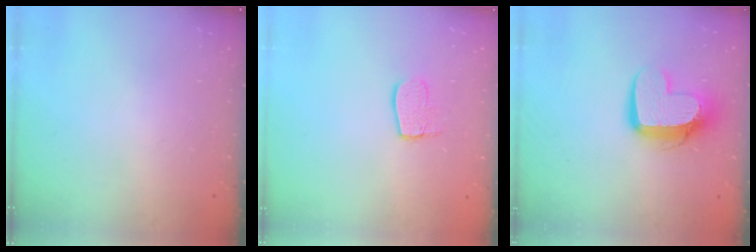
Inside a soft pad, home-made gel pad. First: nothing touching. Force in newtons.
{"total": 7.6, "press": 7.6, "slide": 0.2}
{"total": 12.2, "press": 12.2, "slide": 1.2}